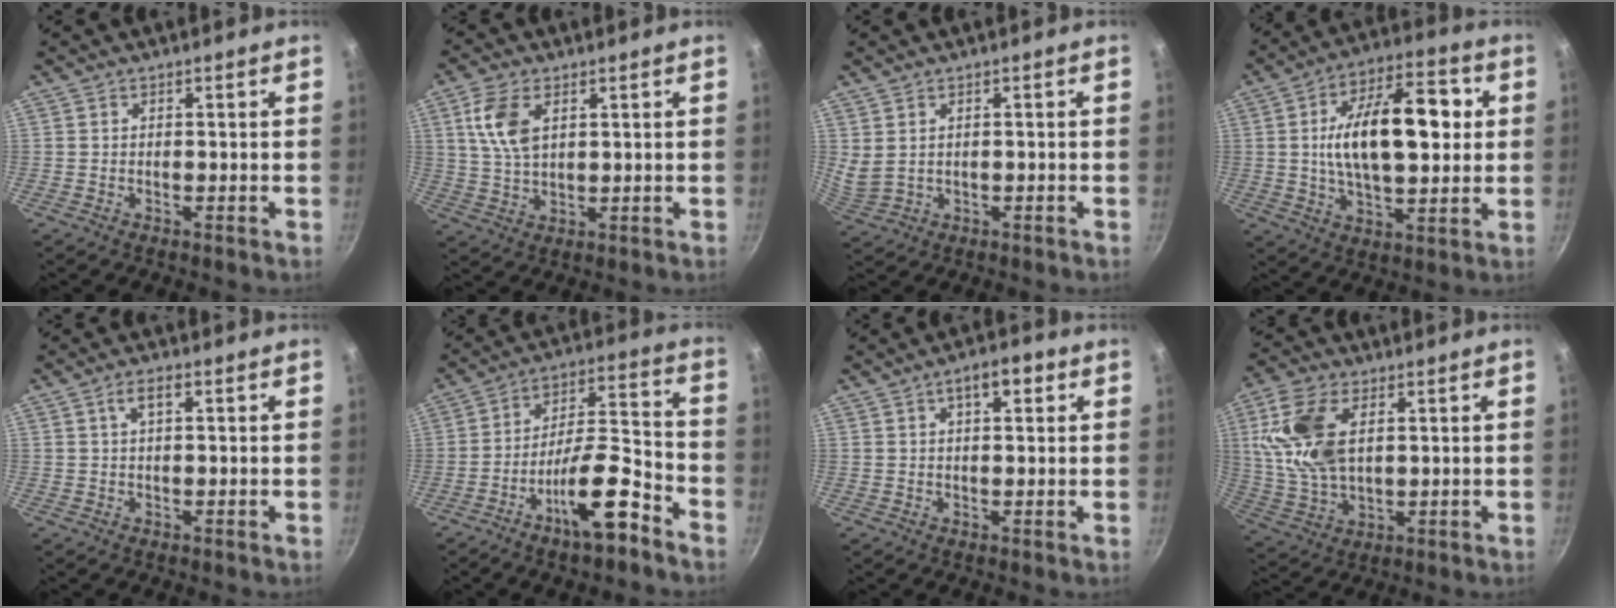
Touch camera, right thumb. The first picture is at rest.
{"total": 8.3, "force": [2.9, 4.5, 6.3], "torque": [-0.123, -0.008, 0.059]}
{"total": 3.1, "force": [0.4, 2.0, 2.3], "torque": [-0.049, -0.004, 0.025]}
{"total": 20.1, "force": [2.5, 10.2, 17.1], "torque": [-0.254, 0.012, 0.033]}
{"total": 3.0, "force": [1.1, 1.2, 2.5], "torque": [-0.046, 0.007, 0.020]}
{"total": 14.1, "force": [-8.0, 4.1, 10.9], "torque": [-0.164, 0.062, -0.130]}
{"total": 5.5, "force": [2.2, 2.5, 4.4], "torque": [-0.050, 0.009, 0.029]}
{"total": 14.1, "force": [3.6, 8.0, 11.0], "torque": [-0.212, -0.006, 0.075]}